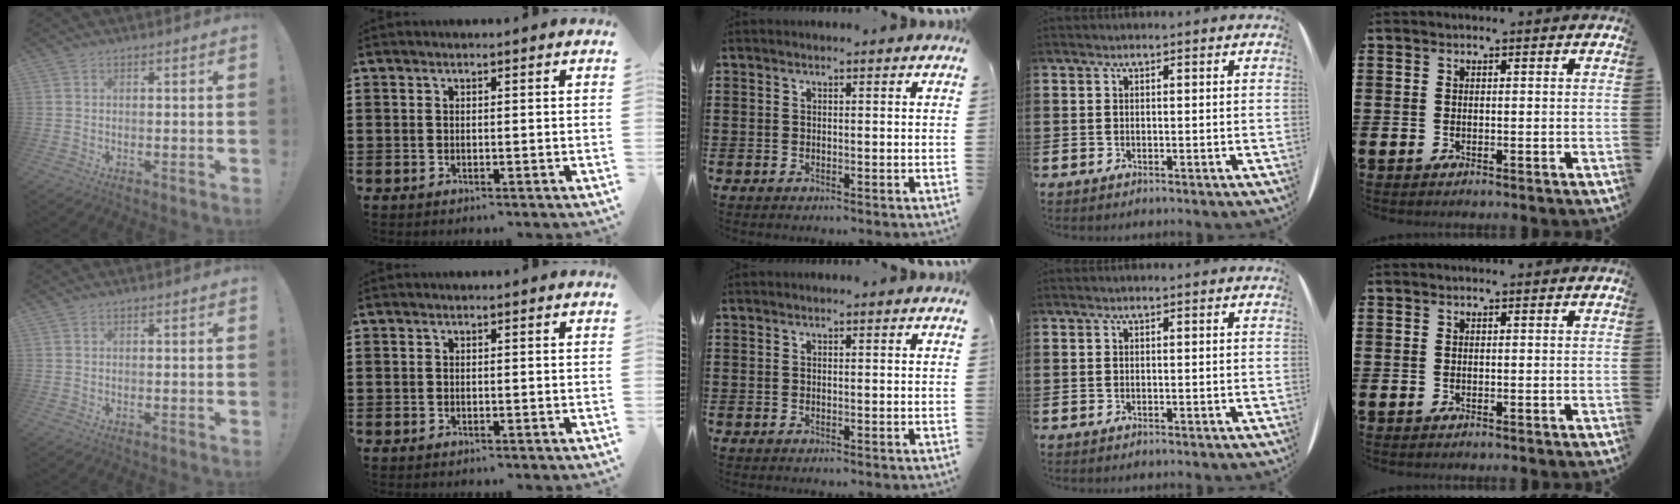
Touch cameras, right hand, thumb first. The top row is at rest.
{}